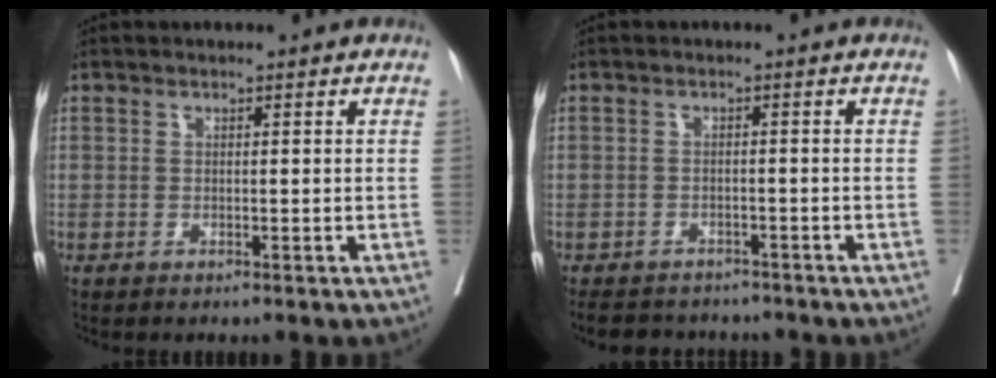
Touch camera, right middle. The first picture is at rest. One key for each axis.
{"total": 7.3, "fx": -6.6, "fy": 2.6, "fz": 1.3, "tx": -0.014, "ty": -0.001, "tz": -0.088}